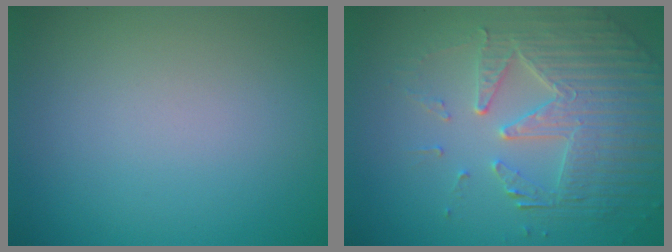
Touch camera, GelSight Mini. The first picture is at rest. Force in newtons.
{"total": 5.9, "press": 4.7, "slide": 3.6}